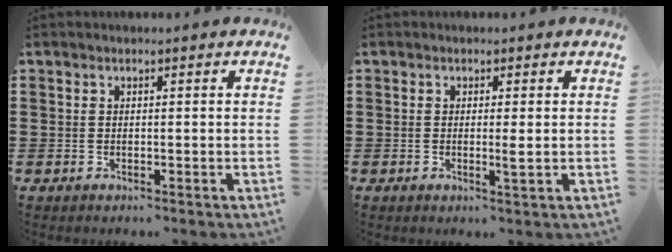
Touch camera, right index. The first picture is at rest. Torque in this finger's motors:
{"motor_torque": [0.21, 1.93, 0.02, 0.00]}